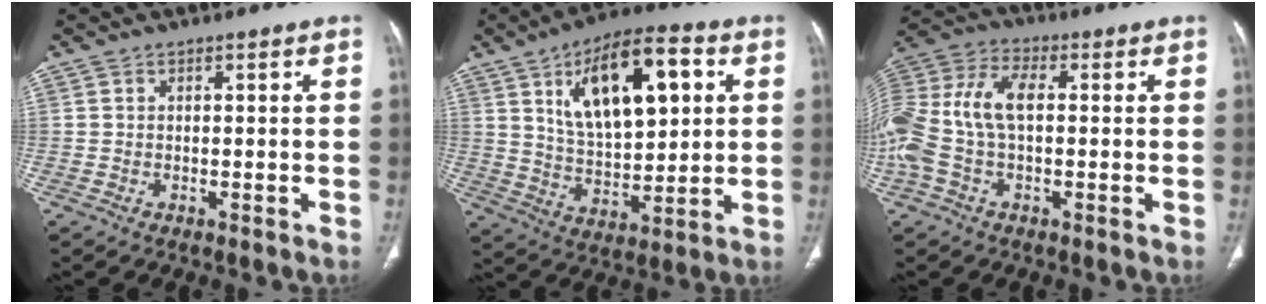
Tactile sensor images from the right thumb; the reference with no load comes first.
{"total": 19.0, "force": [6.4, 8.8, 15.6], "torque": [-0.220, -0.007, 0.112]}
{"total": 15.6, "force": [0.0, 8.9, 12.8], "torque": [-0.299, 0.033, -0.001]}